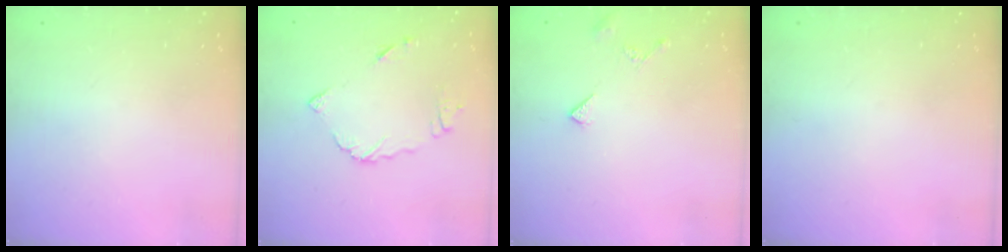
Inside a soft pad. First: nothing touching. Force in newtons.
{"total": 6.9, "press": 6.9, "slide": 0.1}
{"total": 4.9, "press": 4.8, "slide": 1.0}
{"total": 0.0}